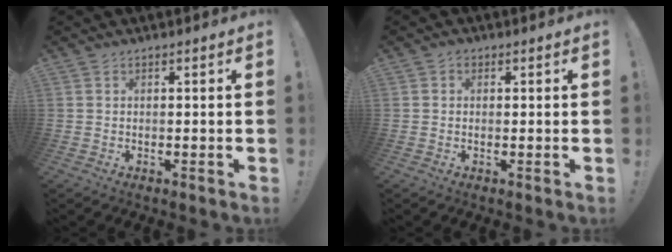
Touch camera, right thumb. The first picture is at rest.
{"total": 0.8, "force": [0.1, 0.7, 0.3], "torque": [0.001, 0.002, 0.000]}